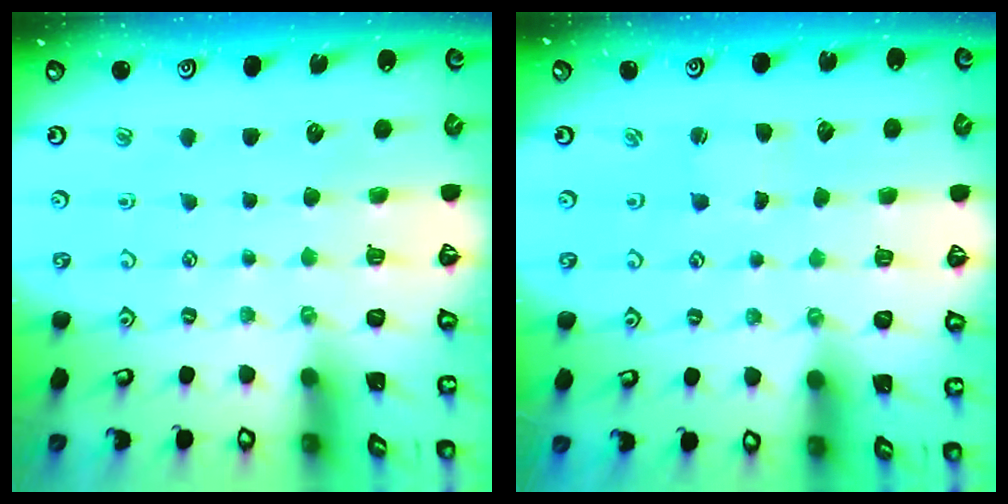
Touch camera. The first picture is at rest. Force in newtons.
{"total": 1.7, "press": 1.7, "slide": 0.2}